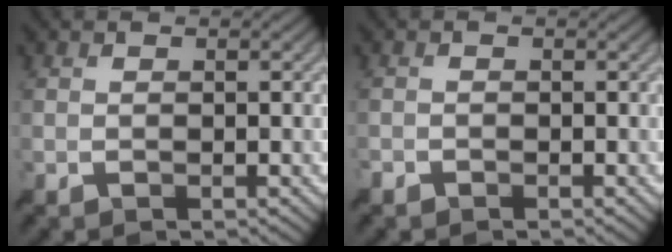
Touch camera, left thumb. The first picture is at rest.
{"total": 0.8, "force": [-0.7, 0.3, 0.0], "torque": [-0.002, -0.003, -0.017]}